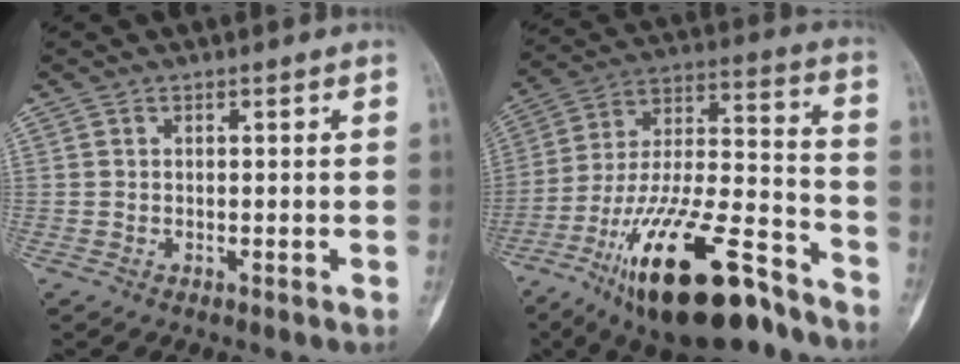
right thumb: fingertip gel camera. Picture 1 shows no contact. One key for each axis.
{"total": 26.7, "fx": -16.6, "fy": 9.1, "fz": 18.9, "tx": -0.314, "ty": 0.078, "tz": -0.277}